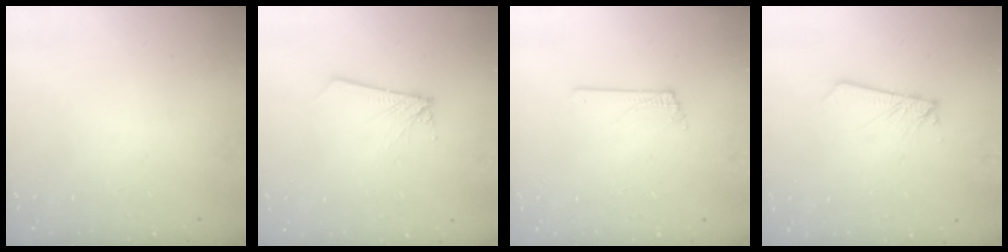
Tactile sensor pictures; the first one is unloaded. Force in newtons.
{"total": 2.7, "press": 2.7, "slide": 0.2}
{"total": 0.6, "press": 0.6, "slide": 0.1}
{"total": 3.0, "press": 3.0, "slide": 0.4}